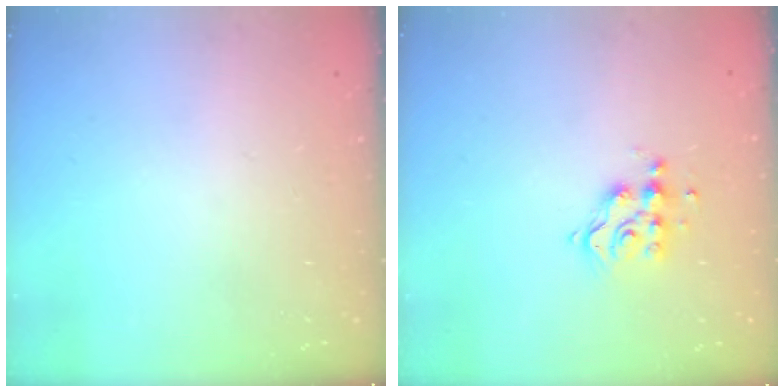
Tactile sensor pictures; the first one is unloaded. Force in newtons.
{"total": 8.0, "press": 8.0, "slide": 0.5}